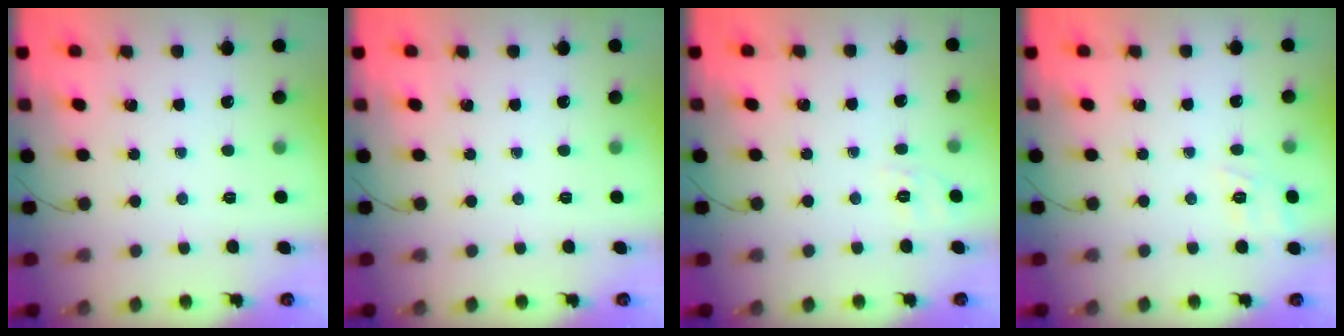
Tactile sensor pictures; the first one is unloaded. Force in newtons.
{"total": 0.0}
{"total": 1.8, "press": 0.0, "slide": 1.8}
{"total": 10.0, "press": 9.9, "slide": 1.7}